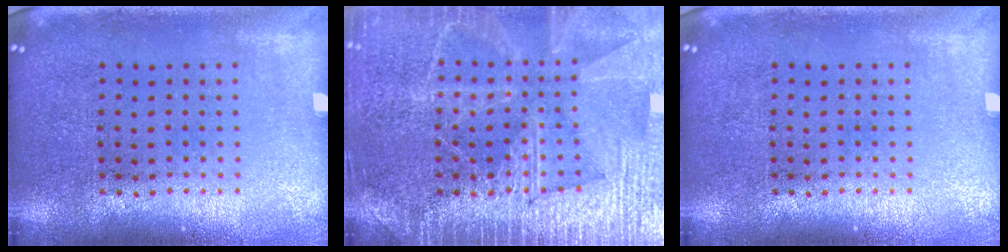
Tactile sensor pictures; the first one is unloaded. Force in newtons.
{"total": 6.1, "press": 6.0, "slide": 0.8}
{"total": 0.0}